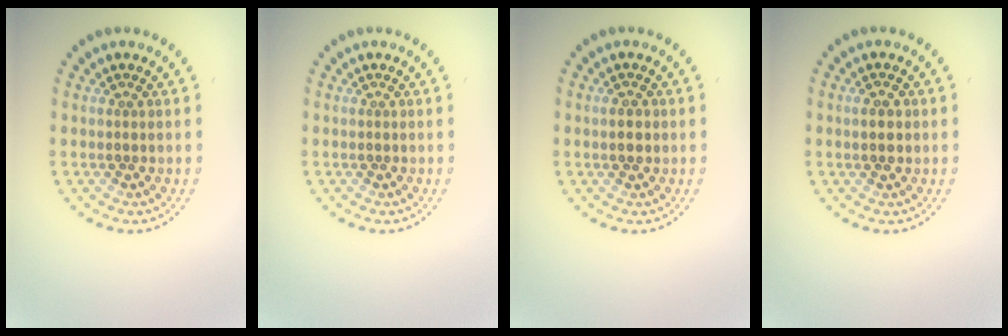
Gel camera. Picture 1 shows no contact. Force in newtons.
{"total": 0.0}
{"total": 1.1, "press": 1.1, "slide": 0.1}
{"total": 2.2, "press": 2.2, "slide": 0.1}